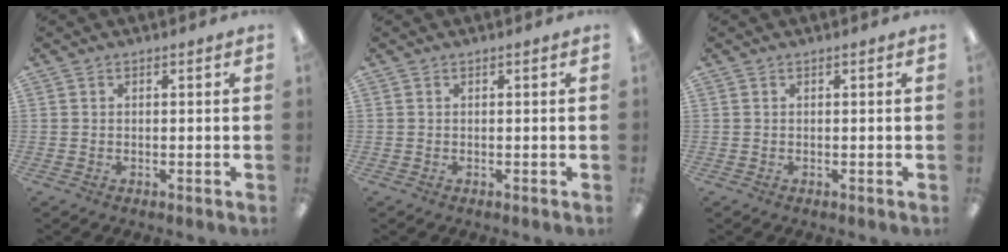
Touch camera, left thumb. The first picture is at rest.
{"total": 0.0}
{"total": 0.0}